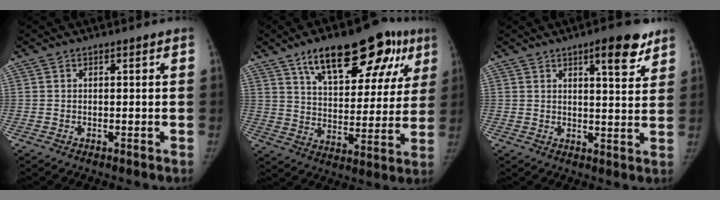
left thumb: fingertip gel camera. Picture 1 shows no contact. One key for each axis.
{"total": 23.4, "fx": 12.9, "fy": 10.2, "fz": 16.6, "tx": -0.195, "ty": -0.017, "tz": 0.195}
{"total": 8.5, "fx": 5.2, "fy": 2.6, "fz": 6.2, "tx": -0.064, "ty": -0.027, "tz": 0.070}